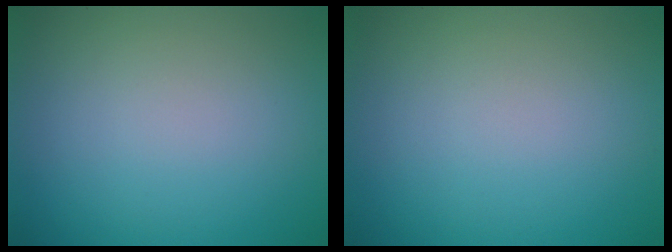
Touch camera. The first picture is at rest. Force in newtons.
{"total": 0.0}